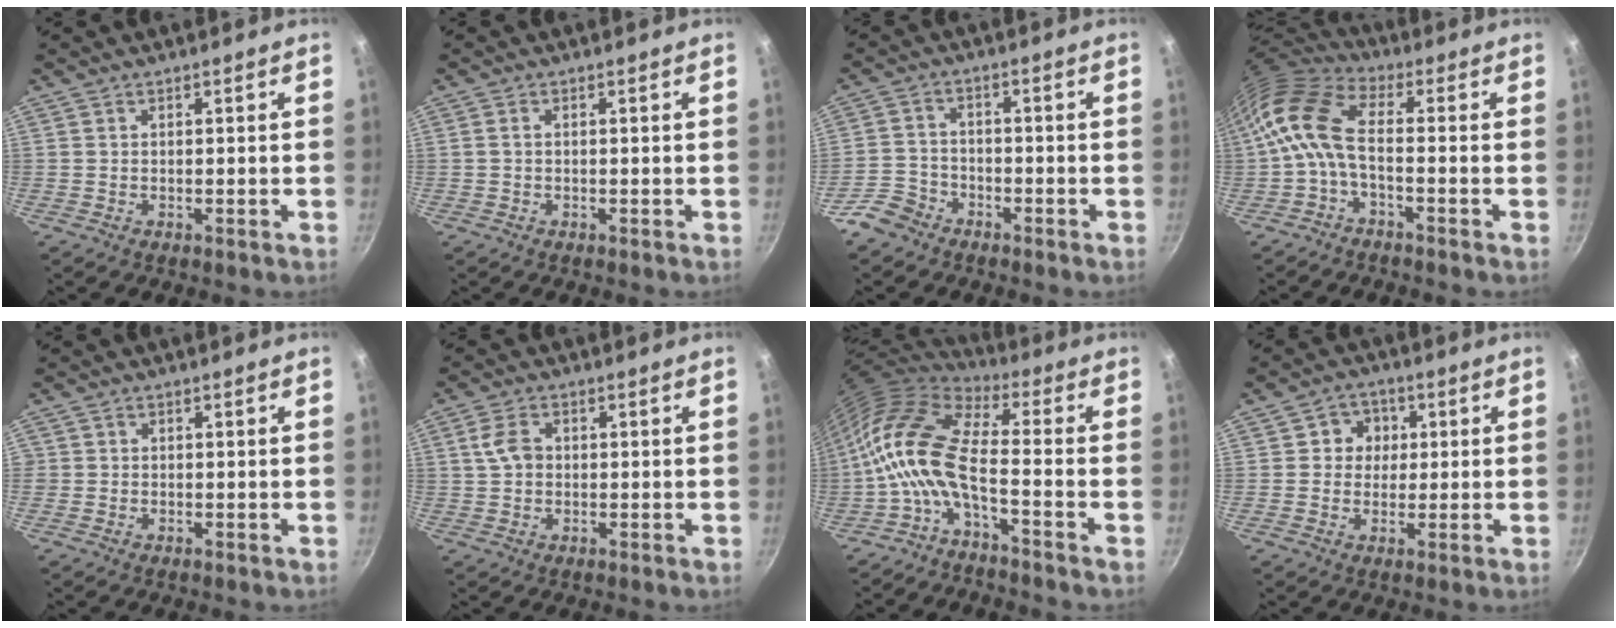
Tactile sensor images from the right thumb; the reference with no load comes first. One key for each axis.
{"total": 0.9, "fx": 0.0, "fy": 0.5, "fz": 0.7, "tx": -0.014, "ty": 0.004, "tz": 0.000}
{"total": 5.4, "fx": -4.0, "fy": 3.4, "fz": 1.3, "tx": -0.018, "ty": 0.041, "tz": -0.080}
{"total": 9.9, "fx": -1.8, "fy": 4.7, "fz": 8.6, "tx": -0.188, "ty": 0.033, "tz": -0.052}
{"total": 1.1, "fx": -0.1, "fy": 1.1, "fz": 0.2, "tx": 0.004, "ty": 0.003, "tz": -0.003}
{"total": 4.6, "fx": 0.6, "fy": 3.4, "fz": 3.1, "tx": -0.052, "ty": 0.007, "tz": 0.006}
{"total": 13.0, "fx": -3.5, "fy": 4.7, "fz": 11.6, "tx": -0.239, "ty": 0.041, "tz": -0.084}
{"total": 5.4, "fx": 0.9, "fy": 5.1, "fz": 1.7, "tx": 0.013, "ty": 0.004, "tz": 0.005}